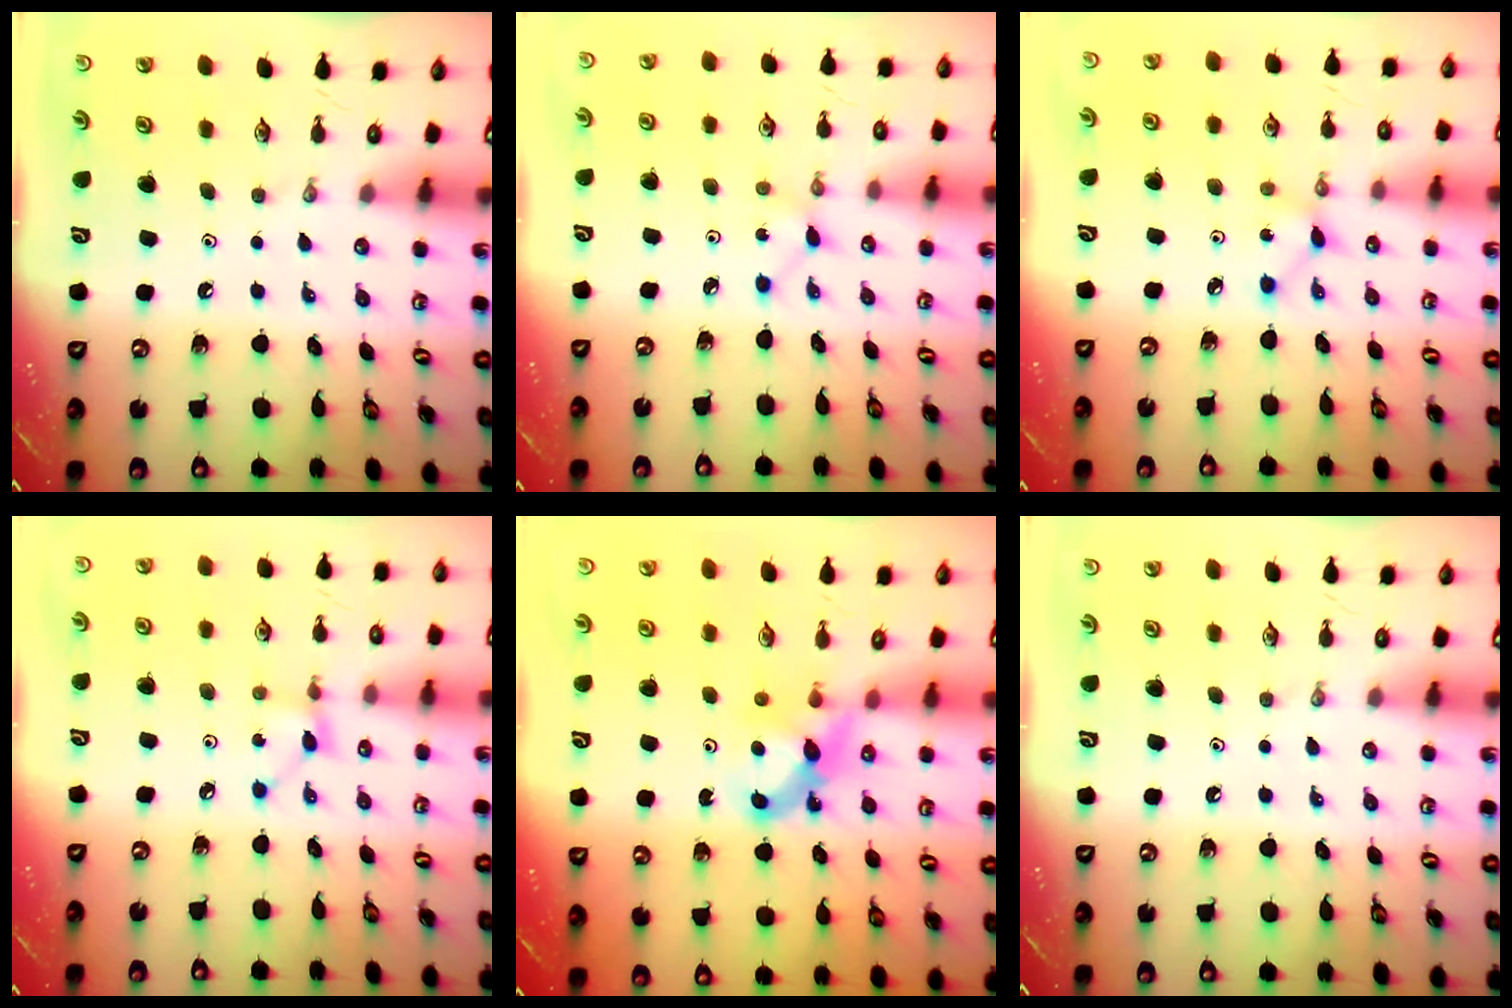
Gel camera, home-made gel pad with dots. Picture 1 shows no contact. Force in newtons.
{"total": 1.3, "press": 1.3, "slide": 0.2}
{"total": 2.9, "press": 2.9, "slide": 0.1}
{"total": 2.8, "press": 2.8, "slide": 0.1}
{"total": 7.2, "press": 7.2, "slide": 0.5}
{"total": 0.0}